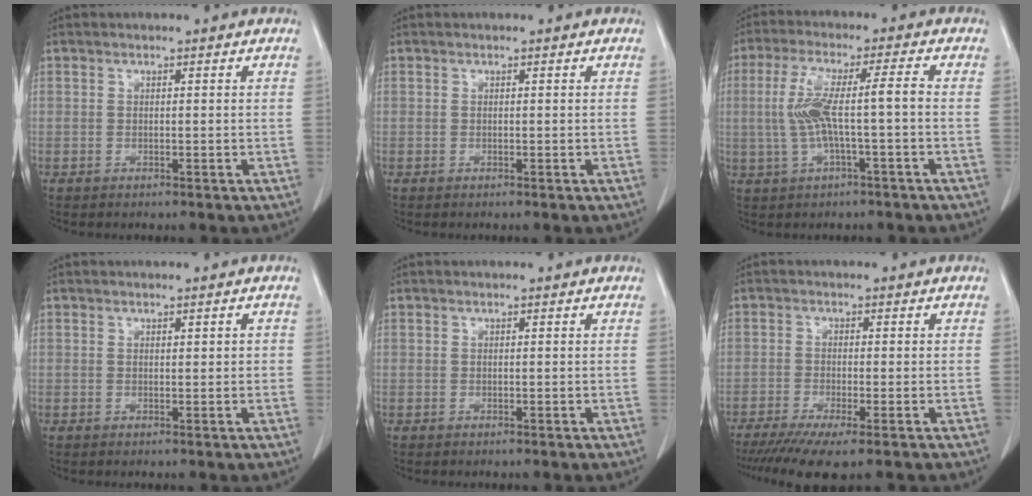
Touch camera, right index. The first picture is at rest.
{"total": 0.0}
{"total": 8.1, "force": [-0.6, 0.4, 8.0], "torque": [-0.161, 0.024, -0.009]}
{"total": 1.1, "force": [0.2, 0.4, 1.0], "torque": [-0.015, 0.003, 0.005]}
{"total": 0.0}
{"total": 8.1, "force": [-5.9, 0.6, 5.5], "torque": [-0.087, -0.019, -0.094]}